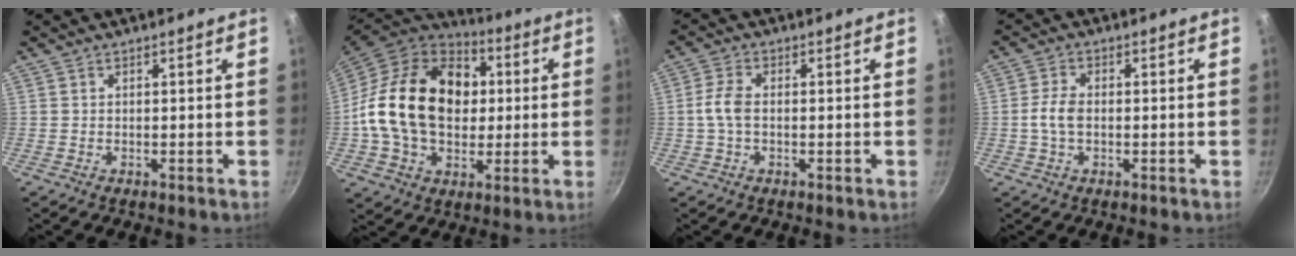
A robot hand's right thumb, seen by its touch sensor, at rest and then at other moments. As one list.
[{"total": 24.2, "force": [2.2, 17.7, 16.3], "torque": [-0.250, 0.025, 0.032]}, {"total": 4.3, "force": [-0.3, 2.5, 3.5], "torque": [-0.077, 0.015, -0.011]}, {"total": 4.3, "force": [-0.5, 2.6, 3.4], "torque": [-0.069, 0.013, -0.013]}]